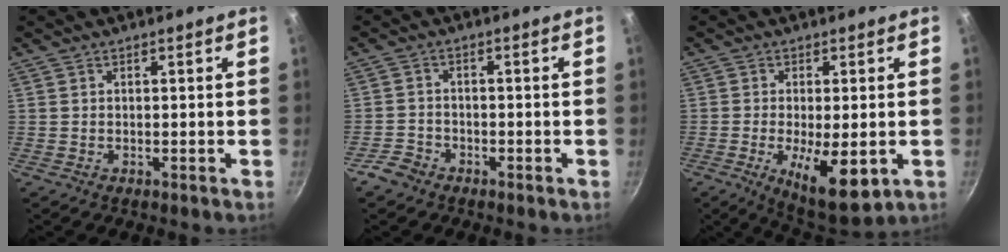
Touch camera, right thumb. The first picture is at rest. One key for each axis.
{"total": 3.6, "fx": -2.6, "fy": 2.3, "fz": 1.0, "tx": -0.018, "ty": 0.028, "tz": -0.048}
{"total": 11.1, "fx": -2.7, "fy": 3.9, "fz": 10.1, "tx": -0.156, "ty": -0.010, "tz": -0.031}